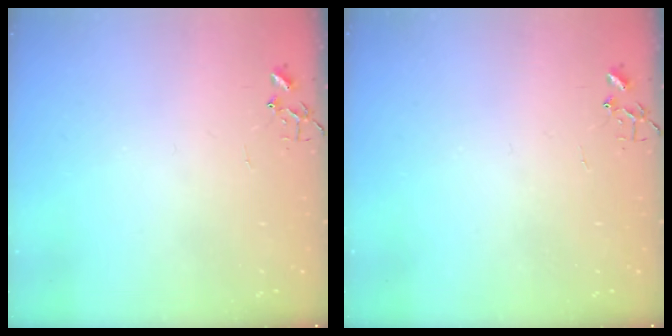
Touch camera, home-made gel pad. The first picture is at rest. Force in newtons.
{"total": 0.0}